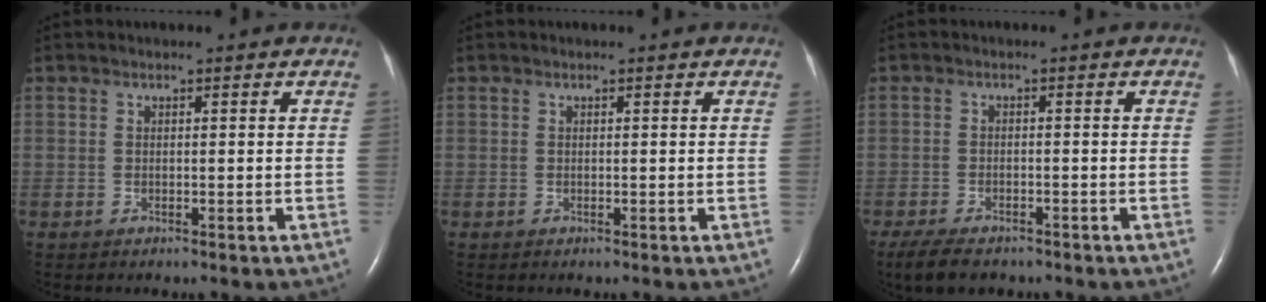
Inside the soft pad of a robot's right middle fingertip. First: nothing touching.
{"total": 0.0}
{"total": 6.0, "force": [-4.6, 2.3, 3.1], "torque": [-0.052, -0.011, -0.071]}